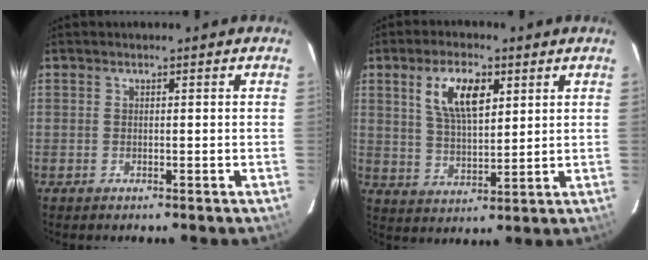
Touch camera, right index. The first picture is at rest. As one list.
[{"total": 9.4, "force": [4.1, 4.0, 7.4], "torque": [-0.141, 0.010, 0.078]}]